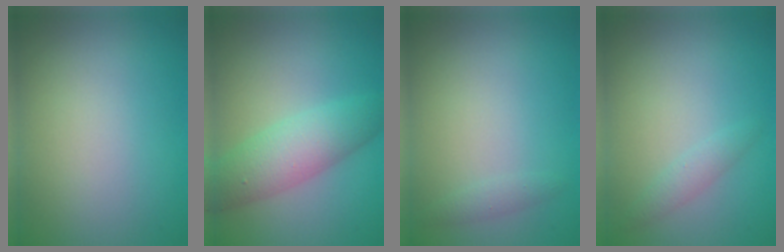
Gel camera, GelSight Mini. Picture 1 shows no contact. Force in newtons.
{"total": 4.9, "press": 4.9, "slide": 0.1}
{"total": 0.8, "press": 0.8, "slide": 0.1}
{"total": 1.2, "press": 1.2, "slide": 0.1}